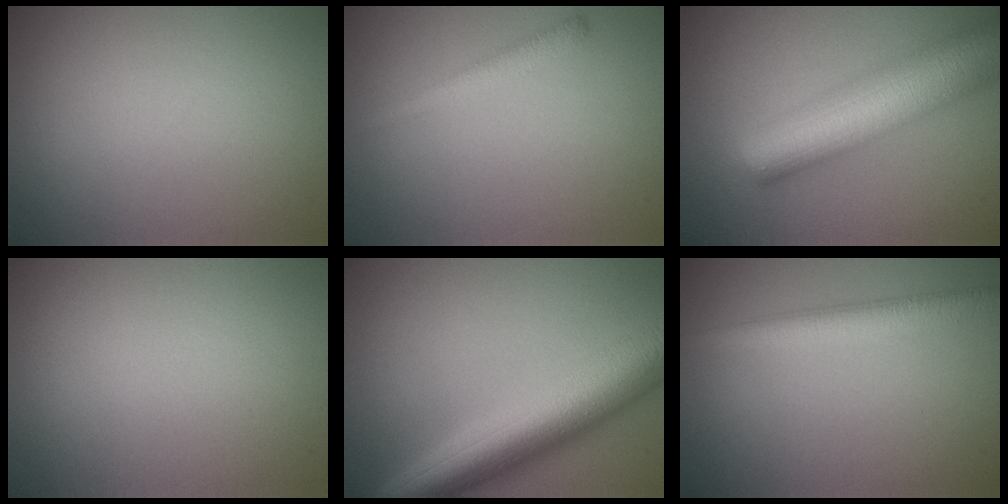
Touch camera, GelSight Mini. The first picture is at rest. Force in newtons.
{"total": 1.5, "press": 1.5, "slide": 0.1}
{"total": 9.8, "press": 9.8, "slide": 0.3}
{"total": 0.0}
{"total": 9.8, "press": 9.8, "slide": 0.2}
{"total": 2.7, "press": 2.7, "slide": 0.1}